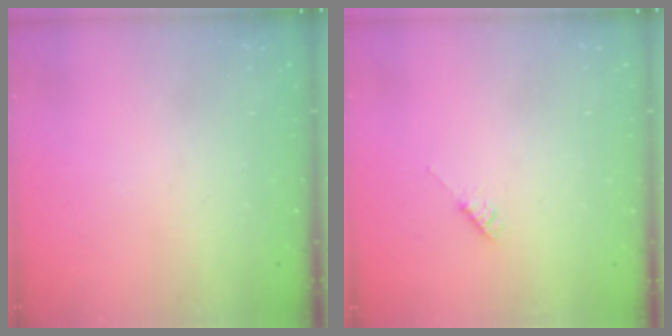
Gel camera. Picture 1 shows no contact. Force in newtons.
{"total": 3.5, "press": 3.5, "slide": 0.7}